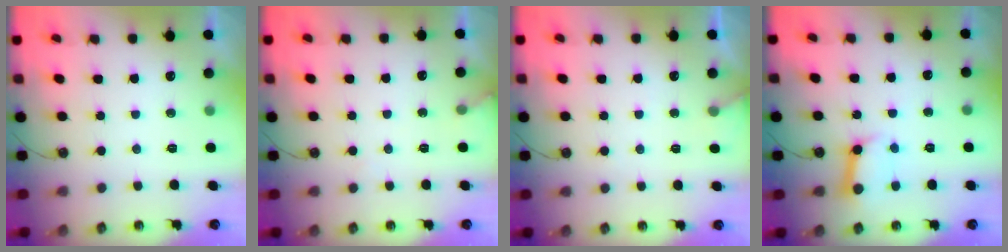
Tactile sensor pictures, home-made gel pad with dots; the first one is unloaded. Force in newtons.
{"total": 5.5, "press": 5.5, "slide": 0.2}
{"total": 6.8, "press": 6.8, "slide": 0.4}
{"total": 9.3, "press": 9.2, "slide": 1.1}